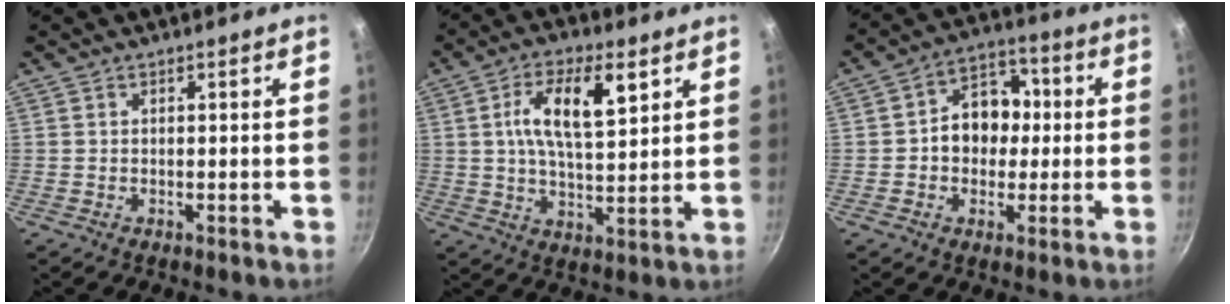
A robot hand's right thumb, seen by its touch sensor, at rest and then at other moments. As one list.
[{"total": 12.1, "force": [4.1, 5.0, 10.2], "torque": [-0.172, -0.006, 0.072]}, {"total": 10.7, "force": [0.1, 8.2, 6.9], "torque": [-0.064, 0.027, -0.007]}]